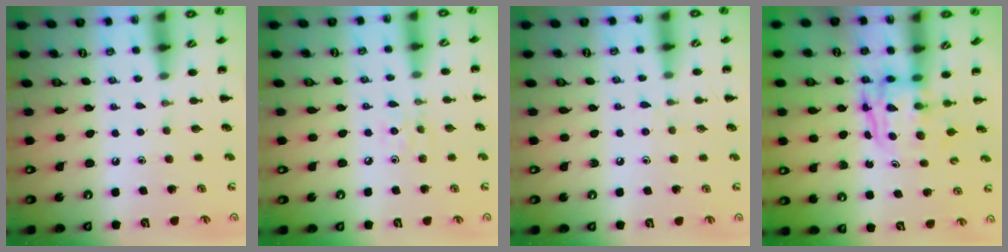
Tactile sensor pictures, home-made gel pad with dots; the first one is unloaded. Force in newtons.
{"total": 4.4, "press": 4.0, "slide": 1.7}
{"total": 3.4, "press": 3.0, "slide": 1.6}
{"total": 3.9, "press": 3.9, "slide": 0.4}